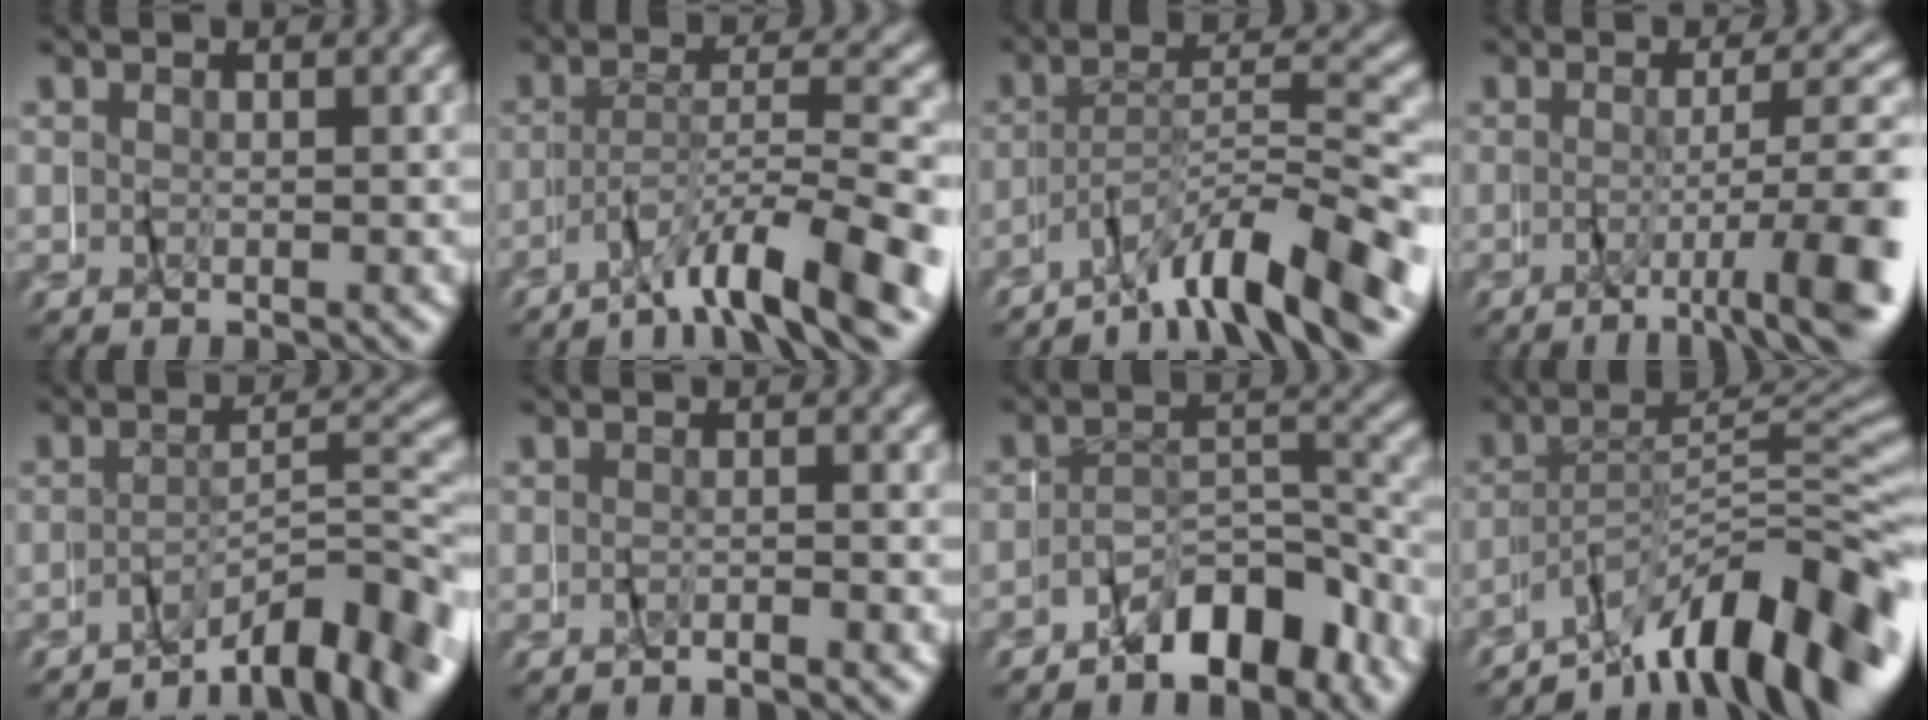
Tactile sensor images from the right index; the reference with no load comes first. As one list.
[{"total": 6.8, "force": [-5.3, -0.4, 4.3], "torque": [-0.074, 0.001, -0.090]}, {"total": 7.6, "force": [-6.6, -0.3, 3.7], "torque": [-0.064, 0.001, -0.110]}, {"total": 6.3, "force": [-3.7, -0.6, 5.0], "torque": [-0.077, -0.014, -0.054]}, {"total": 7.4, "force": [-6.2, 0.8, 4.0], "torque": [-0.060, -0.008, -0.094]}, {"total": 1.0, "force": [-0.9, -0.3, 0.2], "torque": [-0.021, -0.001, -0.019]}, {"total": 6.4, "force": [-6.3, 0.3, 0.5], "torque": [-0.001, 0.000, -0.103]}, {"total": 11.5, "force": [-8.9, 1.9, 7.0], "torque": [-0.101, -0.003, -0.135]}]